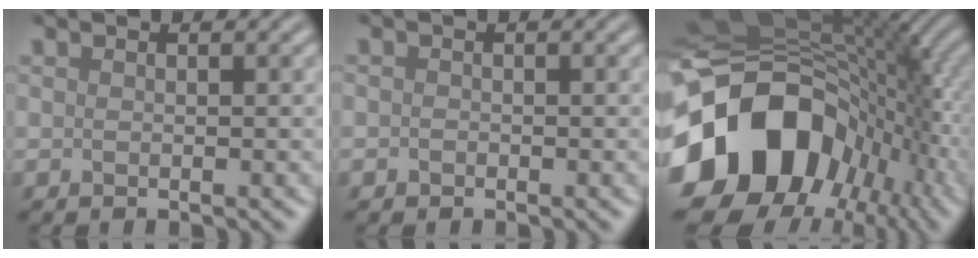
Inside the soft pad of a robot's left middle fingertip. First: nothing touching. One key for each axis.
{"total": 0.5, "fx": -0.2, "fy": 0.4, "fz": 0.1, "tx": 0.002, "ty": 0.000, "tz": -0.007}
{"total": 17.6, "fx": -4.8, "fy": 13.6, "fz": 10.0, "tx": -0.194, "ty": -0.021, "tz": -0.079}